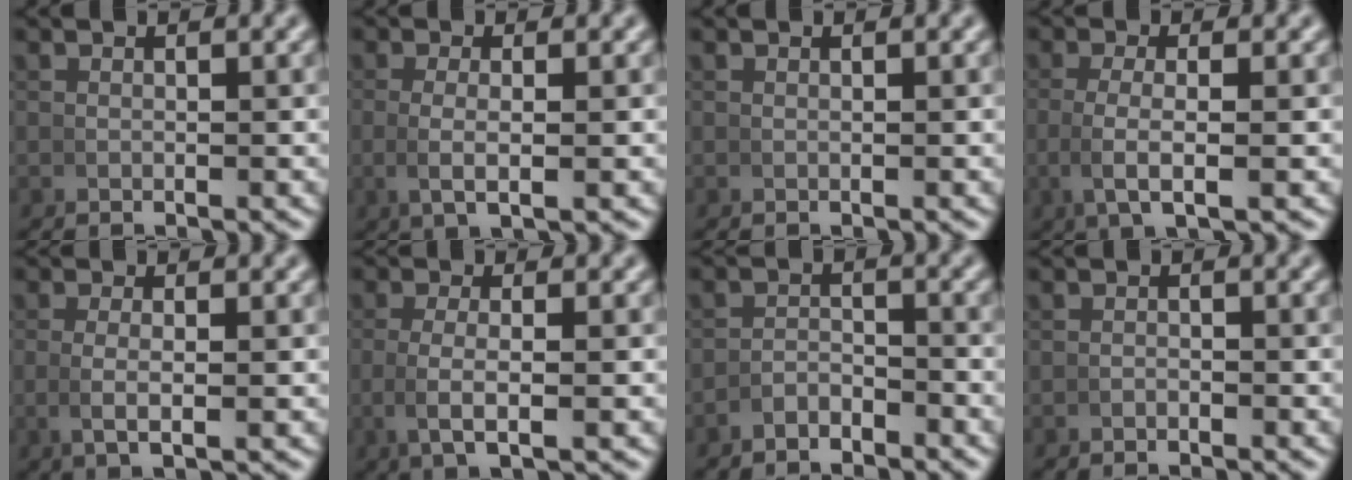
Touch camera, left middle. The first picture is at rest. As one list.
[{"total": 2.7, "force": [-0.1, 0.6, 2.7], "torque": [-0.059, -0.007, 0.004]}, {"total": 0.0}, {"total": 3.5, "force": [-0.3, 0.8, 3.4], "torque": [-0.077, -0.007, 0.000]}, {"total": 2.4, "force": [-0.2, 0.5, 2.3], "torque": [-0.052, -0.008, 0.003]}, {"total": 3.5, "force": [-0.3, 0.9, 3.4], "torque": [-0.076, -0.007, 0.000]}, {"total": 2.6, "force": [-2.4, 0.8, 0.4], "torque": [-0.003, -0.001, -0.046]}, {"total": 0.6, "force": [-0.6, 0.0, 0.1], "torque": [0.001, -0.001, -0.011]}]